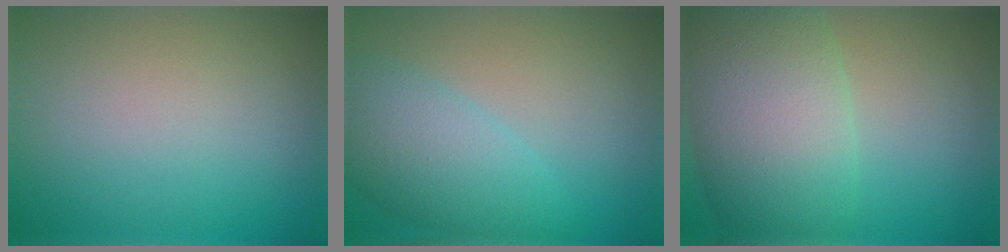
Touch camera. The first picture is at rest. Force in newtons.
{"total": 5.4, "press": 5.3, "slide": 0.2}
{"total": 9.6, "press": 9.6, "slide": 0.3}